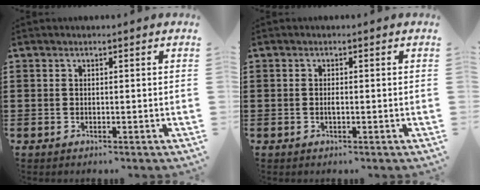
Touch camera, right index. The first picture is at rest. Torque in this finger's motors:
{"motor_torque": [2.14, 0.00, 0.11, 0.04]}